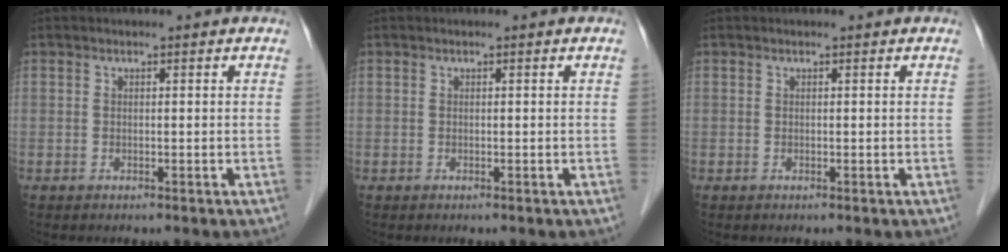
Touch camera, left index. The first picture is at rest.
{"total": 0.0}
{"total": 0.0}